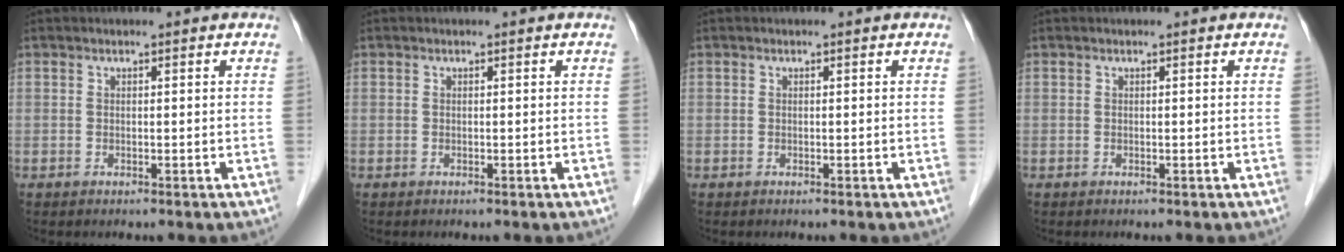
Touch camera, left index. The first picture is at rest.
{"total": 0.0}
{"total": 0.0}
{"total": 0.0}